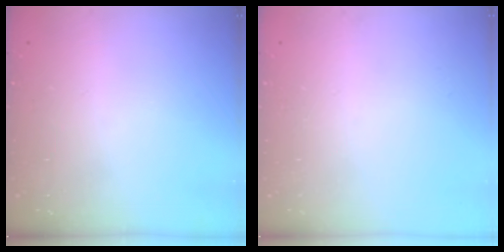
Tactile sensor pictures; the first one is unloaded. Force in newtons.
{"total": 0.0}